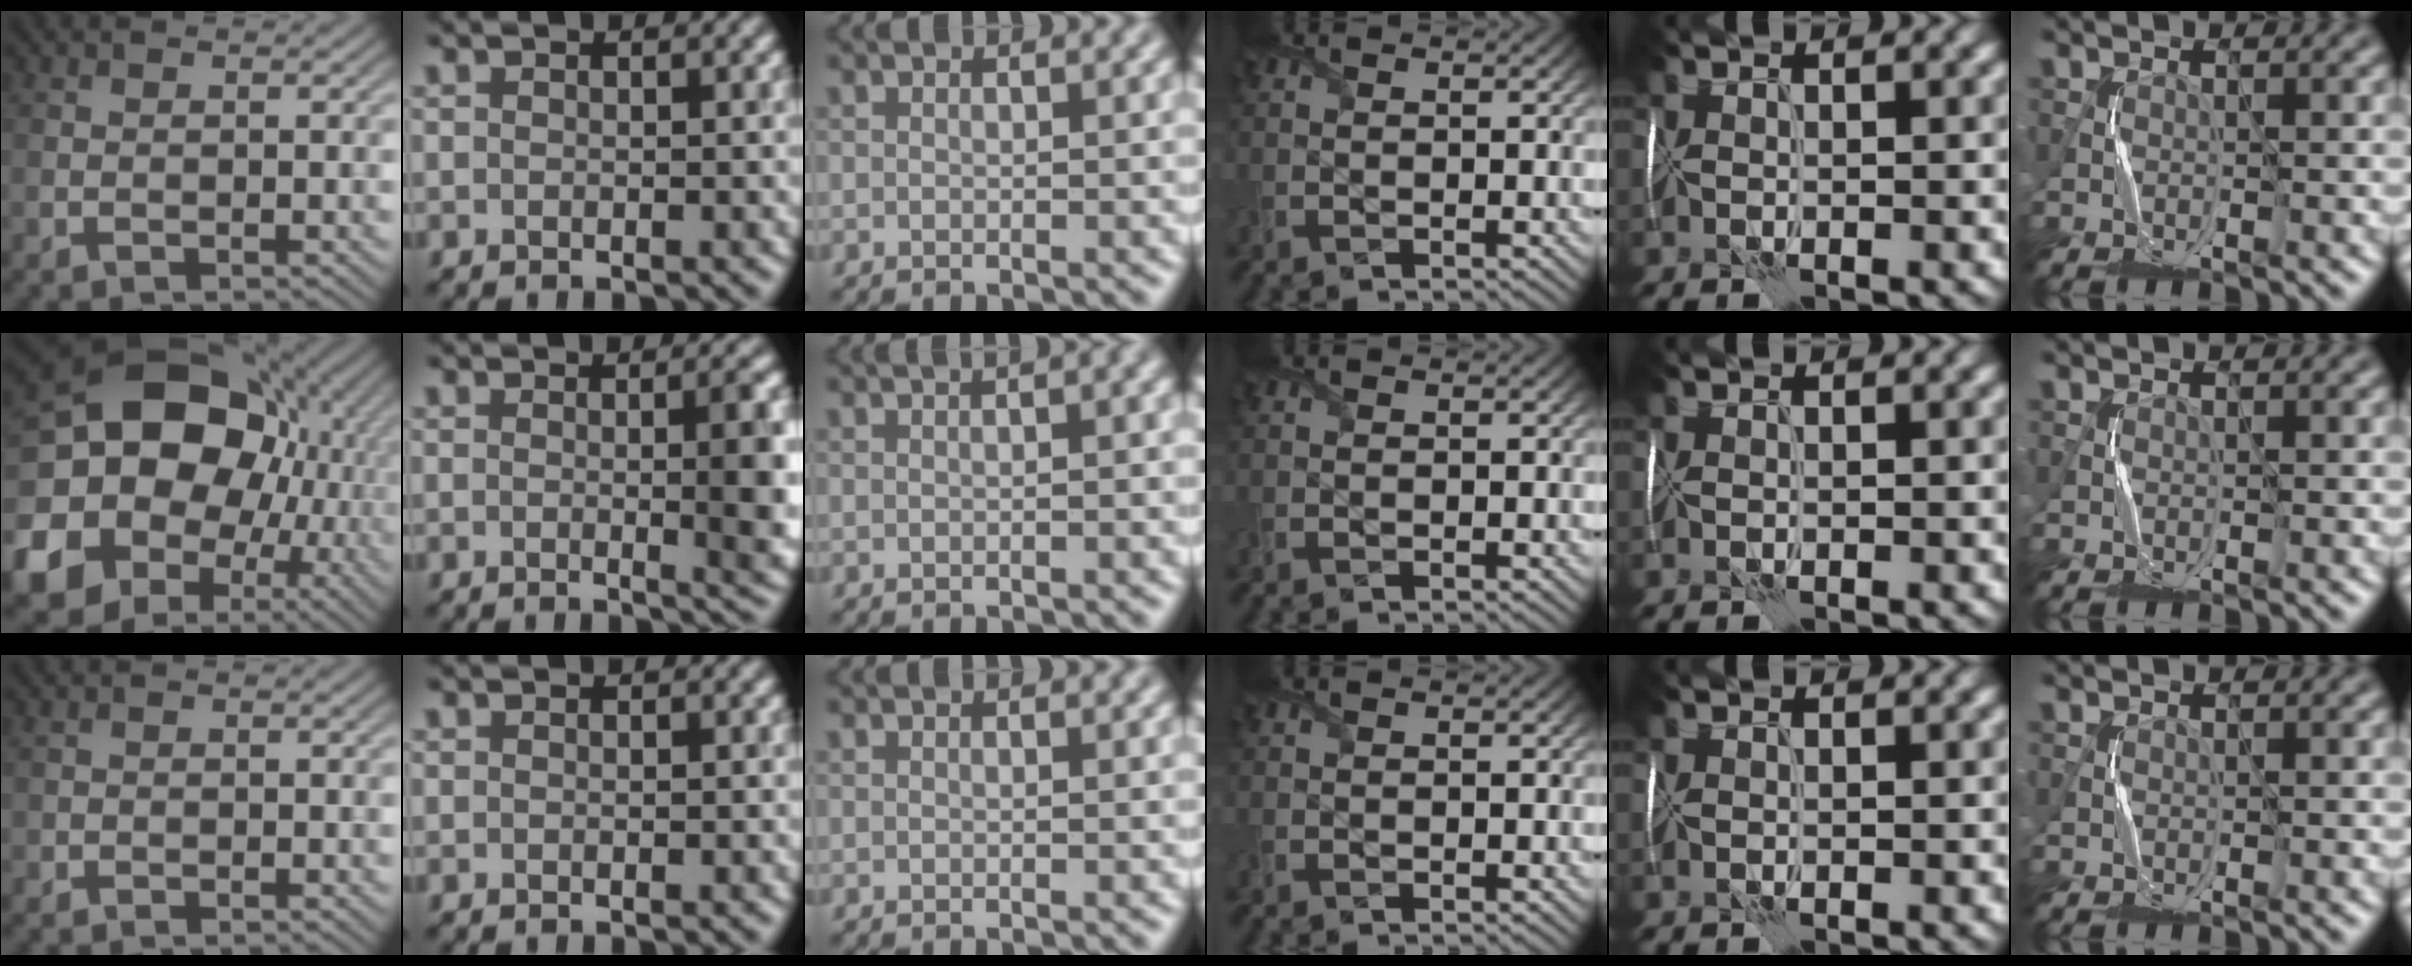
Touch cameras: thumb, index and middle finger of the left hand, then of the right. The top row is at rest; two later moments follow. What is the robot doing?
{"motion": "wrap", "object": "plastic wrap"}